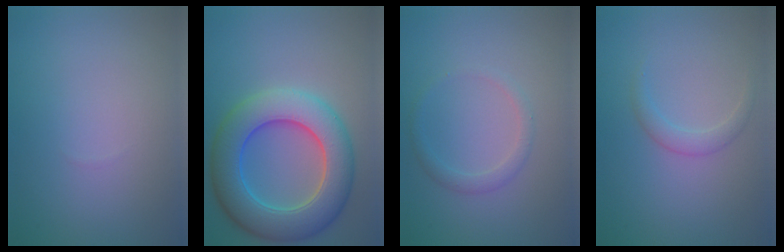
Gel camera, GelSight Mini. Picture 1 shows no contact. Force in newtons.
{"total": 9.0, "press": 9.0, "slide": 0.5}
{"total": 1.5, "press": 1.5, "slide": 0.1}
{"total": 1.4, "press": 1.4, "slide": 0.1}